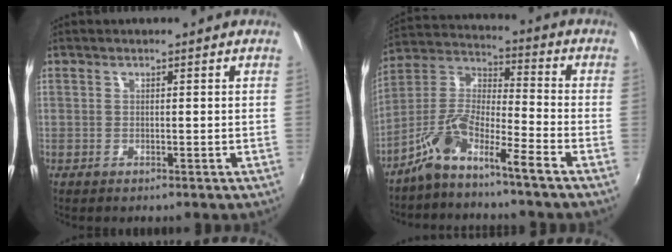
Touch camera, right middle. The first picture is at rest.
{"total": 8.8, "force": [-6.2, 0.2, 6.2], "torque": [-0.135, 0.010, -0.127]}